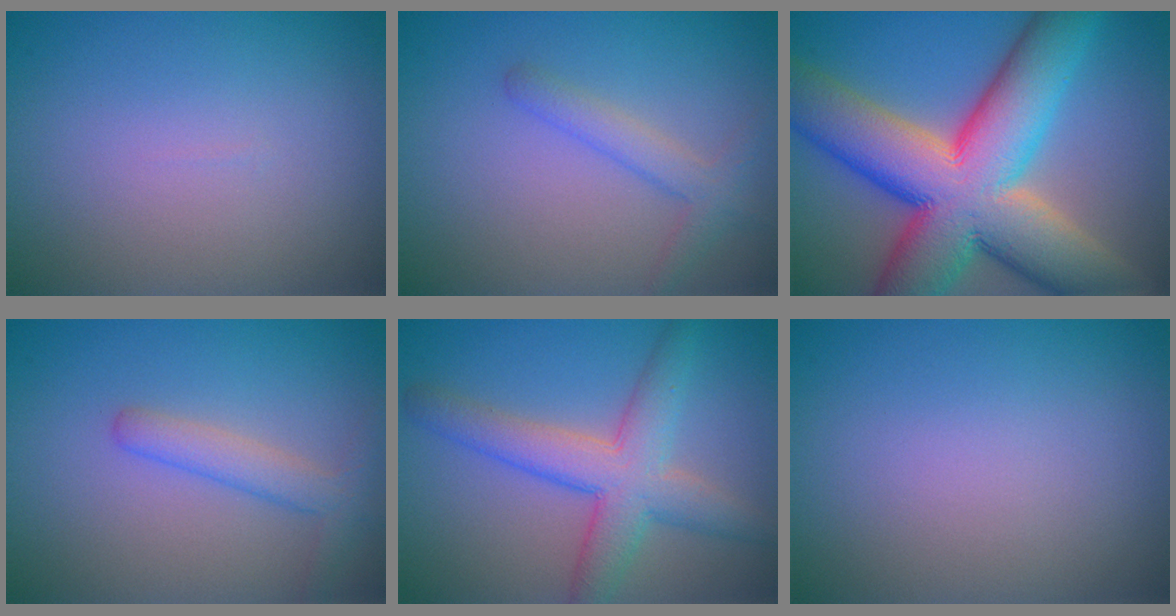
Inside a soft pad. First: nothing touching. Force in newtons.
{"total": 2.2, "press": 2.2, "slide": 0.1}
{"total": 16.6, "press": 16.6, "slide": 0.9}
{"total": 2.6, "press": 2.6, "slide": 0.1}
{"total": 5.8, "press": 5.8, "slide": 0.2}
{"total": 0.0}